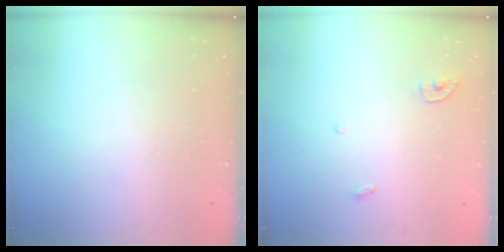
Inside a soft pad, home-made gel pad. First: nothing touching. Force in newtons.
{"total": 3.6, "press": 3.5, "slide": 0.4}